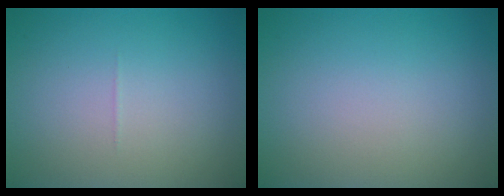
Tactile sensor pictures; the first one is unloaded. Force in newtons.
{"total": 0.0}